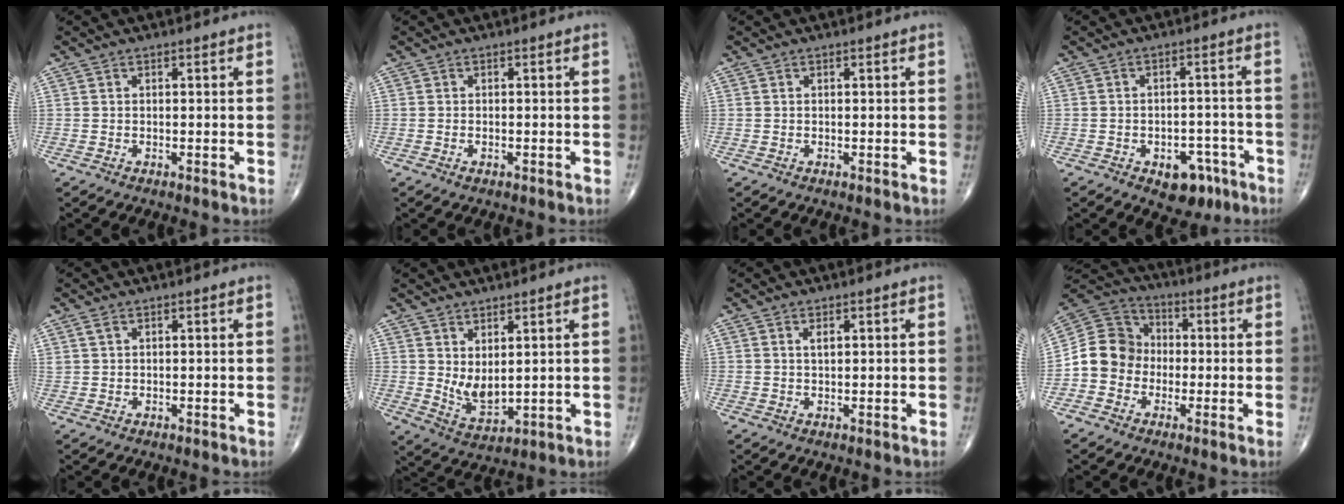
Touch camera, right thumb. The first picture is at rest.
{"total": 0.7, "force": [-0.3, 0.4, 0.5], "torque": [-0.006, 0.005, -0.004]}
{"total": 0.0}
{"total": 7.7, "force": [-4.1, 4.8, 4.4], "torque": [-0.026, 0.034, -0.048]}
{"total": 1.3, "force": [0.8, 0.6, 0.7], "torque": [-0.017, 0.006, 0.020]}
{"total": 6.1, "force": [1.9, 2.9, 5.0], "torque": [-0.079, -0.030, 0.050]}
{"total": 1.5, "force": [0.6, 0.6, 1.2], "torque": [-0.017, 0.000, 0.011]}
{"total": 10.4, "force": [-2.1, 9.4, 4.0], "torque": [-0.052, 0.040, -0.050]}